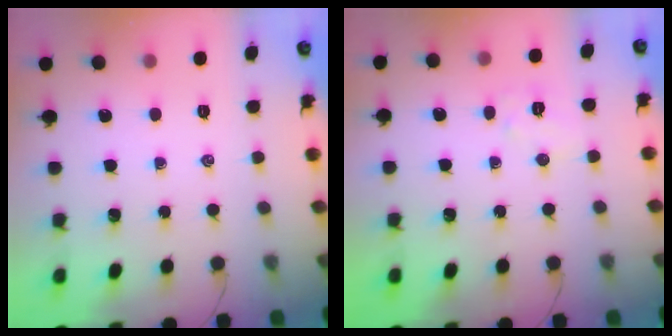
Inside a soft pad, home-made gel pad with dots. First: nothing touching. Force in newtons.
{"total": 6.5, "press": 6.4, "slide": 1.2}